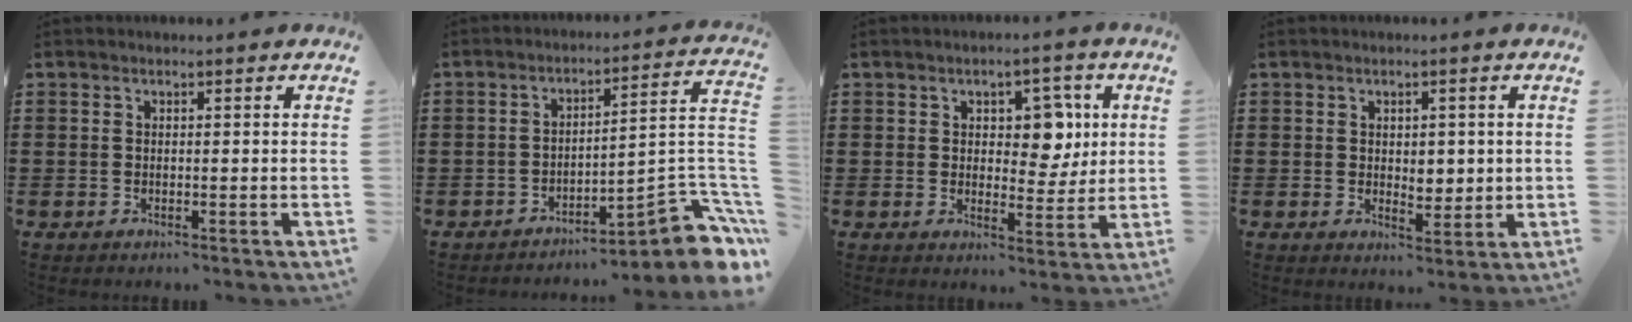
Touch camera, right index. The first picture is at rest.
{"total": 6.5, "force": [-4.5, 1.9, 4.3], "torque": [-0.051, -0.016, -0.087]}
{"total": 6.1, "force": [1.9, 4.0, 4.2], "torque": [-0.065, 0.001, 0.024]}
{"total": 3.3, "force": [0.6, 2.4, 2.2], "torque": [-0.025, 0.001, 0.005]}